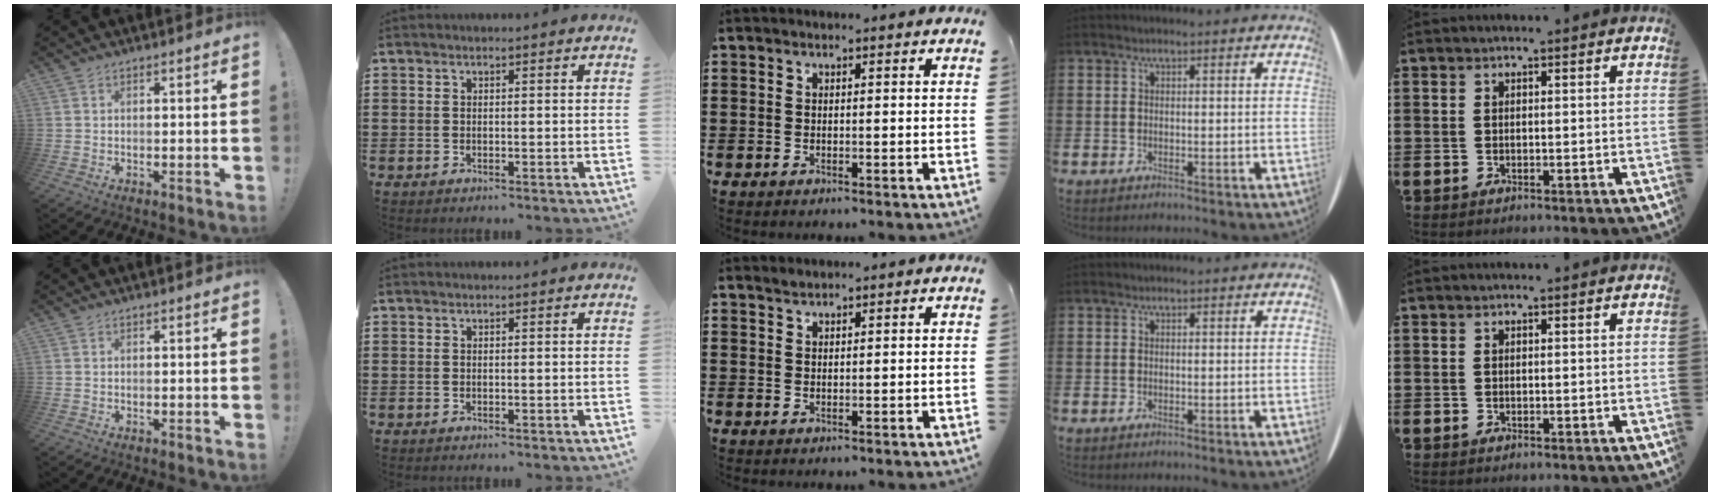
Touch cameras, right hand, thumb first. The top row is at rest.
{"middle": {"total": 1.2, "force": [1.2, -0.1, 0.1], "torque": [-0.005, -0.001, 0.023]}}